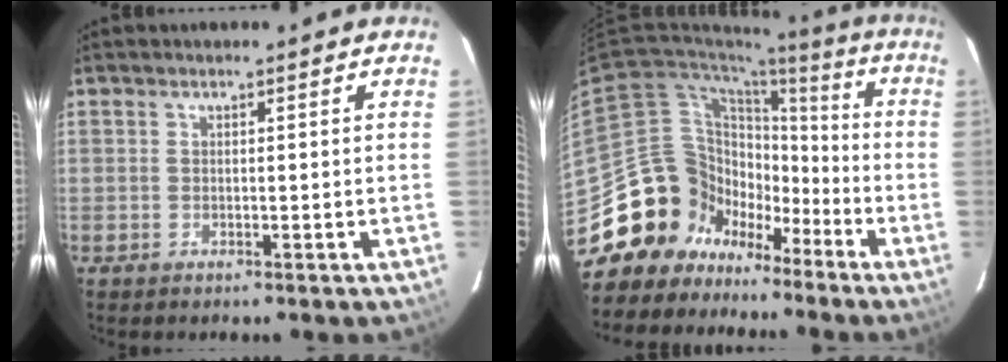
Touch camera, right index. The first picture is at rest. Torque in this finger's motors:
{"motor_torque": [0.98, -1.01, 0.52, 0.01]}